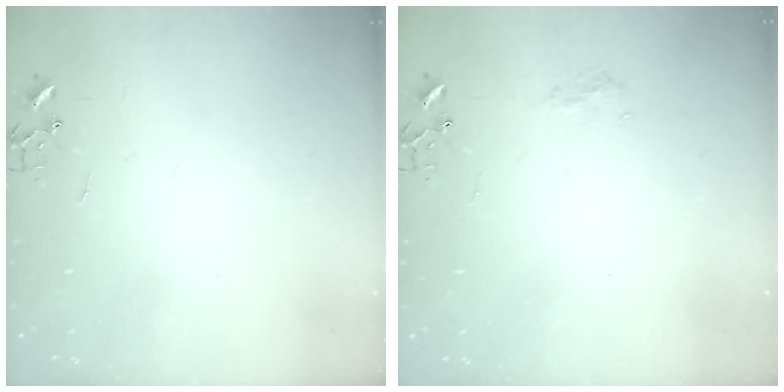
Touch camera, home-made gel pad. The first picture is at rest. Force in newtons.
{"total": 5.9, "press": 5.8, "slide": 0.6}